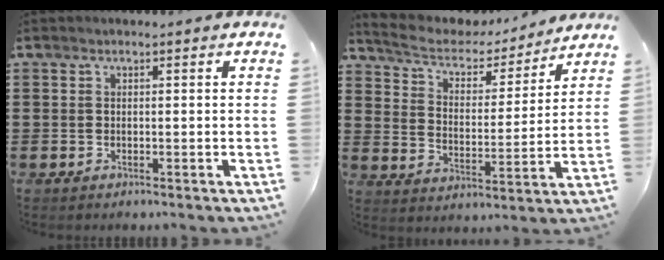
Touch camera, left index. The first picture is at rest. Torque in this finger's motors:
{"motor_torque": [1.07, -1.07, 0.23, 0.08]}